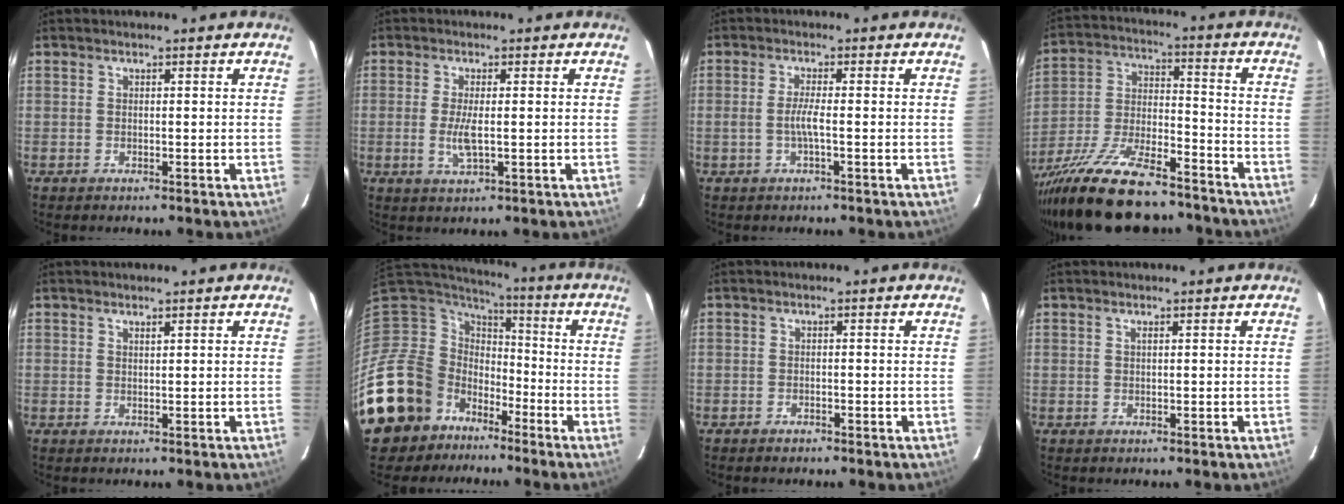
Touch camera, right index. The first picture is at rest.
{"total": 4.1, "force": [-0.5, 1.1, 3.9], "torque": [-0.083, -0.007, -0.009]}
{"total": 2.7, "force": [-0.7, -0.3, 2.6], "torque": [-0.052, -0.001, -0.014]}
{"total": 24.0, "force": [-18.5, 7.2, 13.4], "torque": [-0.264, -0.036, -0.297]}
{"total": 0.6, "force": [0.5, 0.0, 0.3], "torque": [-0.003, 0.001, 0.009]}
{"total": 20.0, "force": [-10.4, 15.2, 7.7], "torque": [-0.199, 0.013, -0.170]}
{"total": 1.3, "force": [-1.2, 0.6, 0.2], "torque": [-0.011, 0.003, -0.021]}
{"total": 0.0}